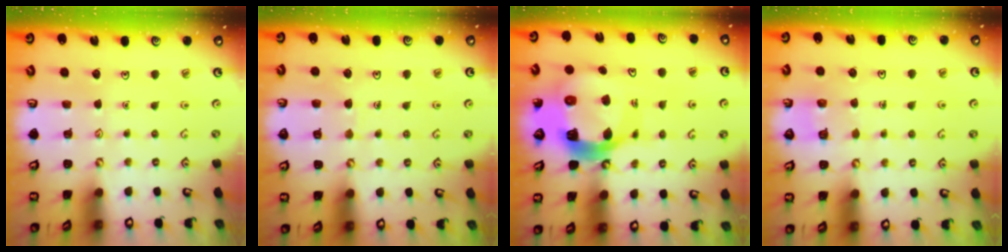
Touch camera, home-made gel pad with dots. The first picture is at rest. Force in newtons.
{"total": 4.2, "press": 4.2, "slide": 0.3}
{"total": 14.2, "press": 14.1, "slide": 1.9}
{"total": 2.8, "press": 2.8, "slide": 0.1}